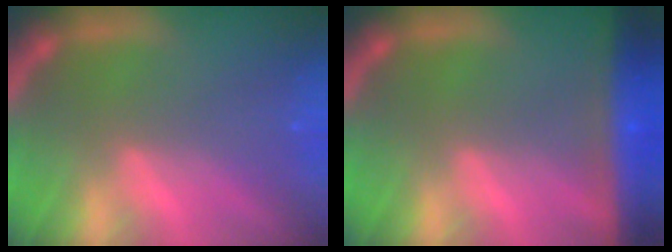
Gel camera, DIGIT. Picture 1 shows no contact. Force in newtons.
{"total": 10.0}